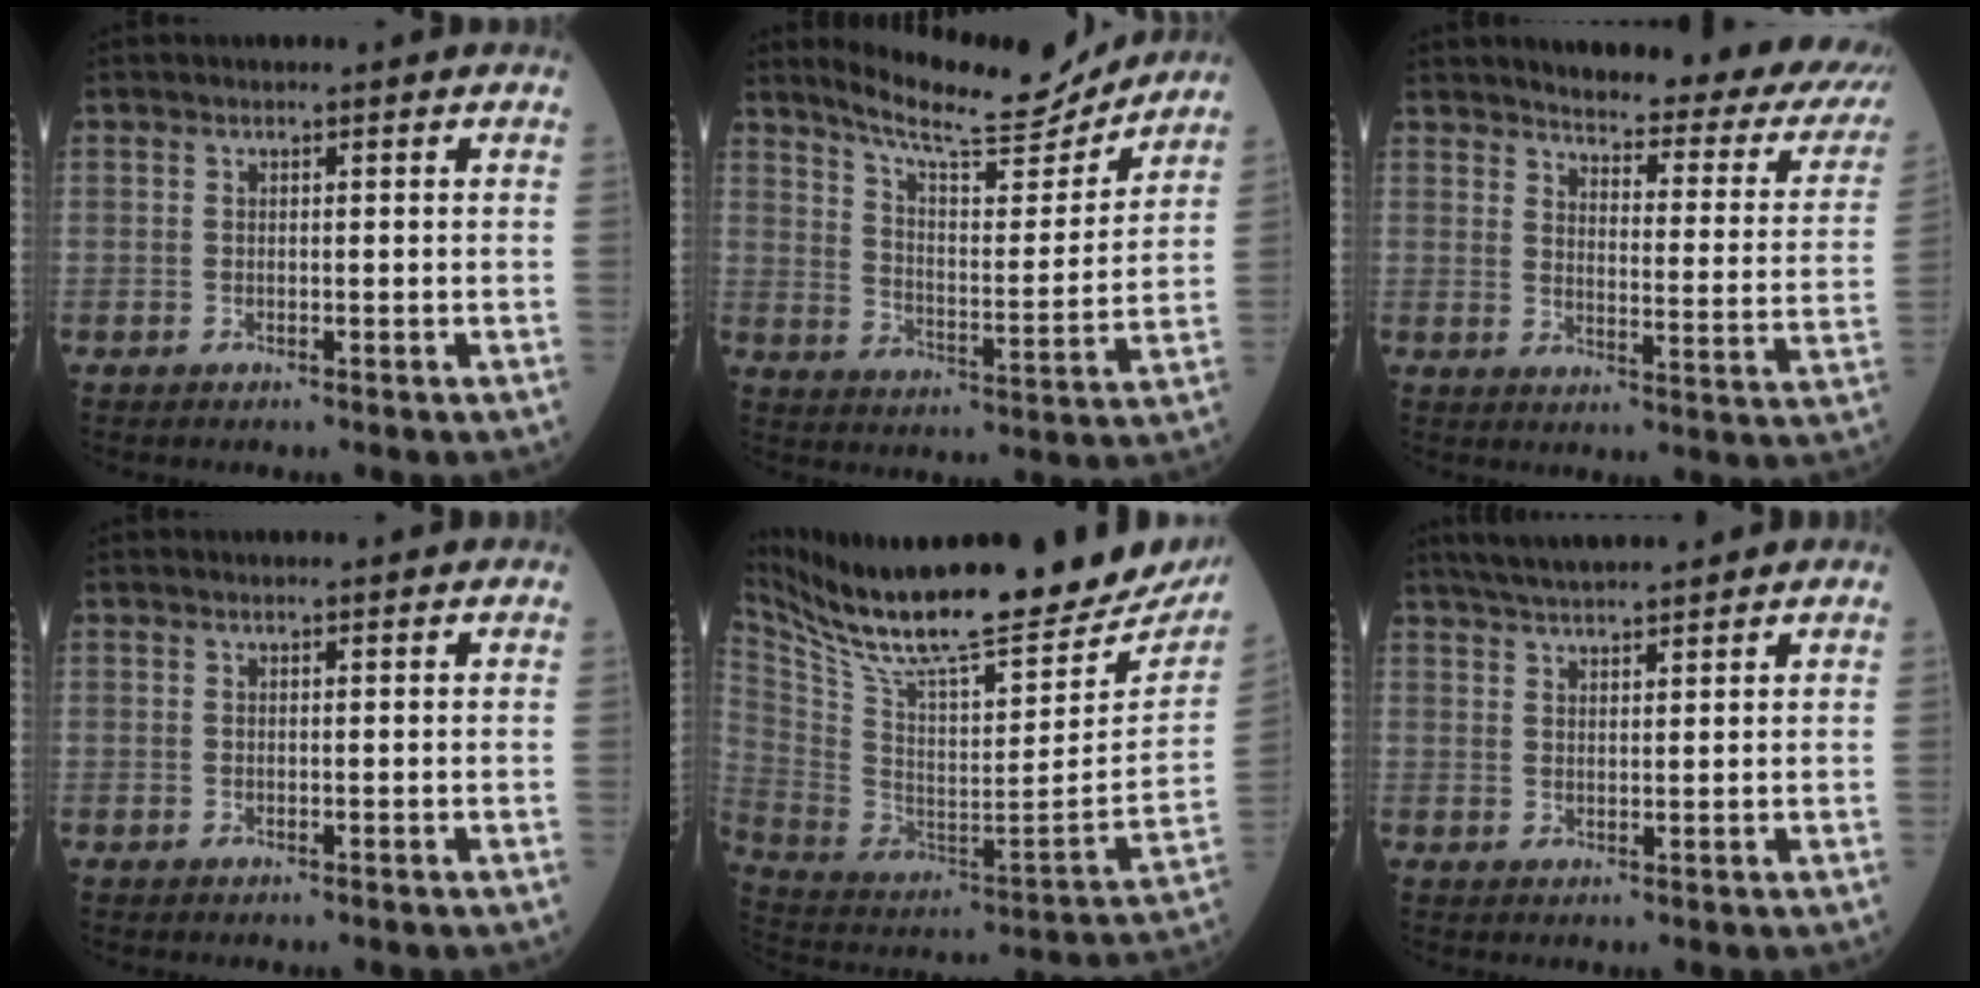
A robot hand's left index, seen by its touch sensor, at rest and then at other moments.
{"total": 14.2, "force": [13.4, 1.7, 4.4], "torque": [-0.076, -0.012, 0.204]}
{"total": 22.3, "force": [19.9, 3.8, 9.3], "torque": [-0.100, -0.076, 0.217]}
{"total": 2.3, "force": [2.2, 0.1, 0.7], "torque": [-0.009, 0.014, 0.025]}
{"total": 31.7, "force": [27.0, 5.9, 15.6], "torque": [-0.283, -0.076, 0.390]}
{"total": 8.2, "force": [7.3, 0.6, 3.5], "torque": [-0.061, 0.032, 0.118]}